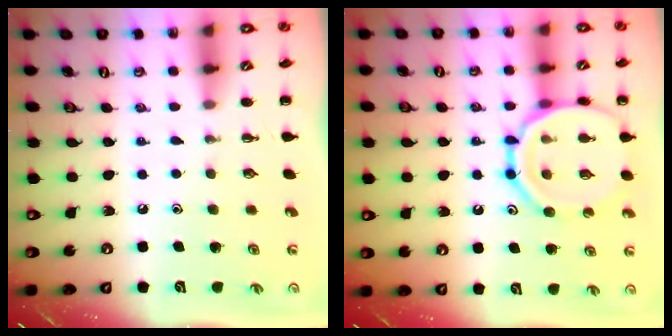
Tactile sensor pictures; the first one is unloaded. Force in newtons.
{"total": 17.0, "press": 16.9, "slide": 2.1}